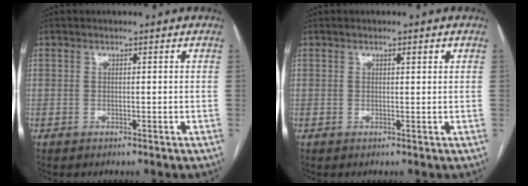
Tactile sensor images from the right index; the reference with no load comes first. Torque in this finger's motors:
{"motor_torque": [0.04, 0.02, 0.01, 0.00]}